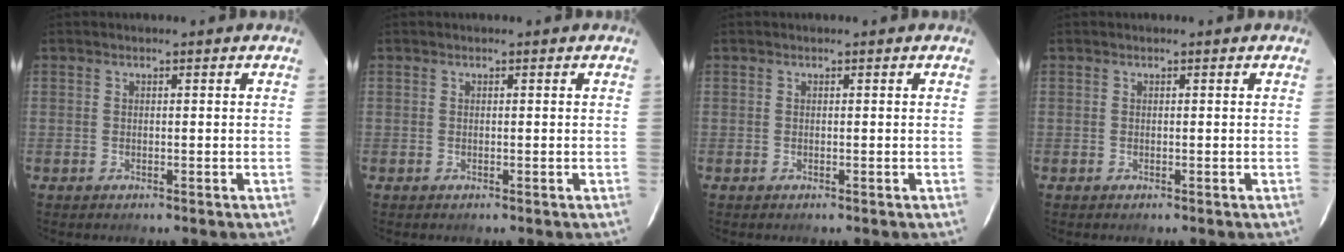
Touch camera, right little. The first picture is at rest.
{"total": 0.0}
{"total": 0.0}
{"total": 0.0}